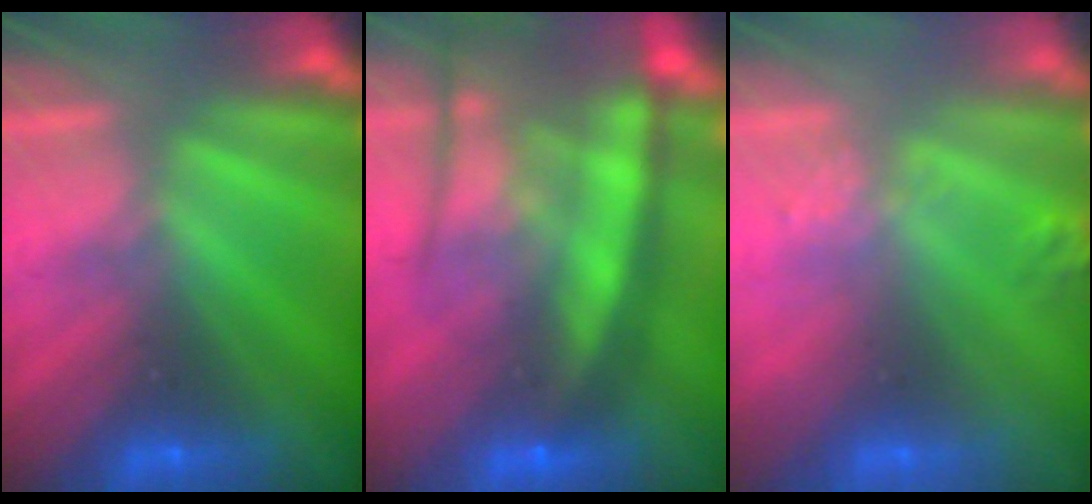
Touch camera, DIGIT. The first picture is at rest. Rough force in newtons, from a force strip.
{"total": 5.7}
{"total": 2.7}